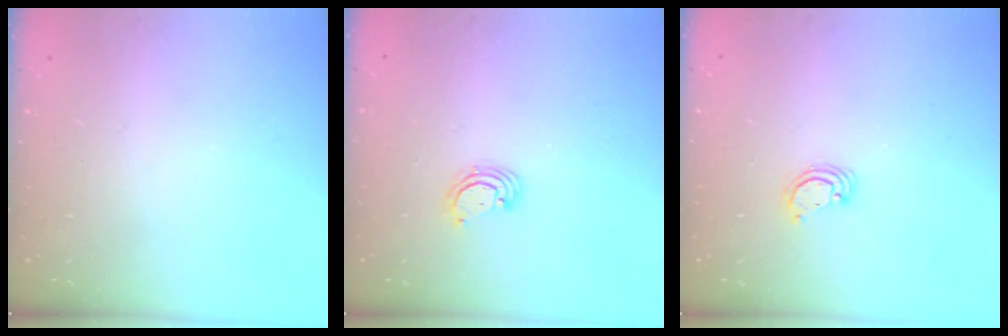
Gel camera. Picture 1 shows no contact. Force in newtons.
{"total": 3.5, "press": 3.5, "slide": 0.1}
{"total": 2.5, "press": 2.5, "slide": 0.2}